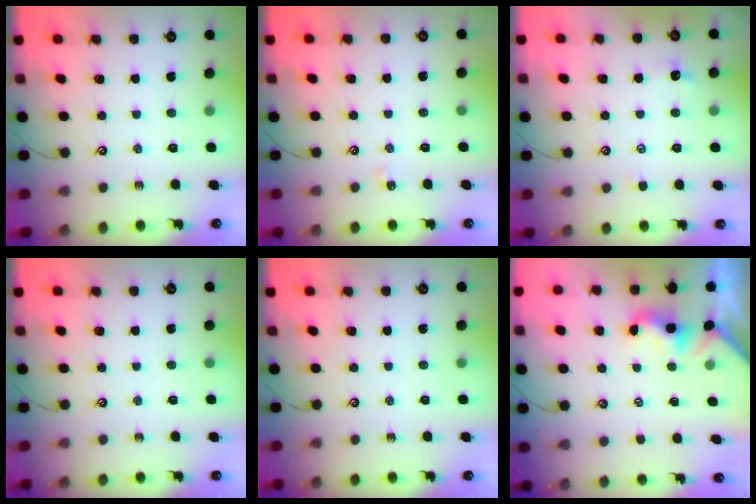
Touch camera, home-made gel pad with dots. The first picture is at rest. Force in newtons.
{"total": 2.9, "press": 2.9, "slide": 0.4}
{"total": 1.4, "press": 1.4, "slide": 0.3}
{"total": 0.0}
{"total": 0.0}
{"total": 1.8, "press": 1.8, "slide": 0.5}